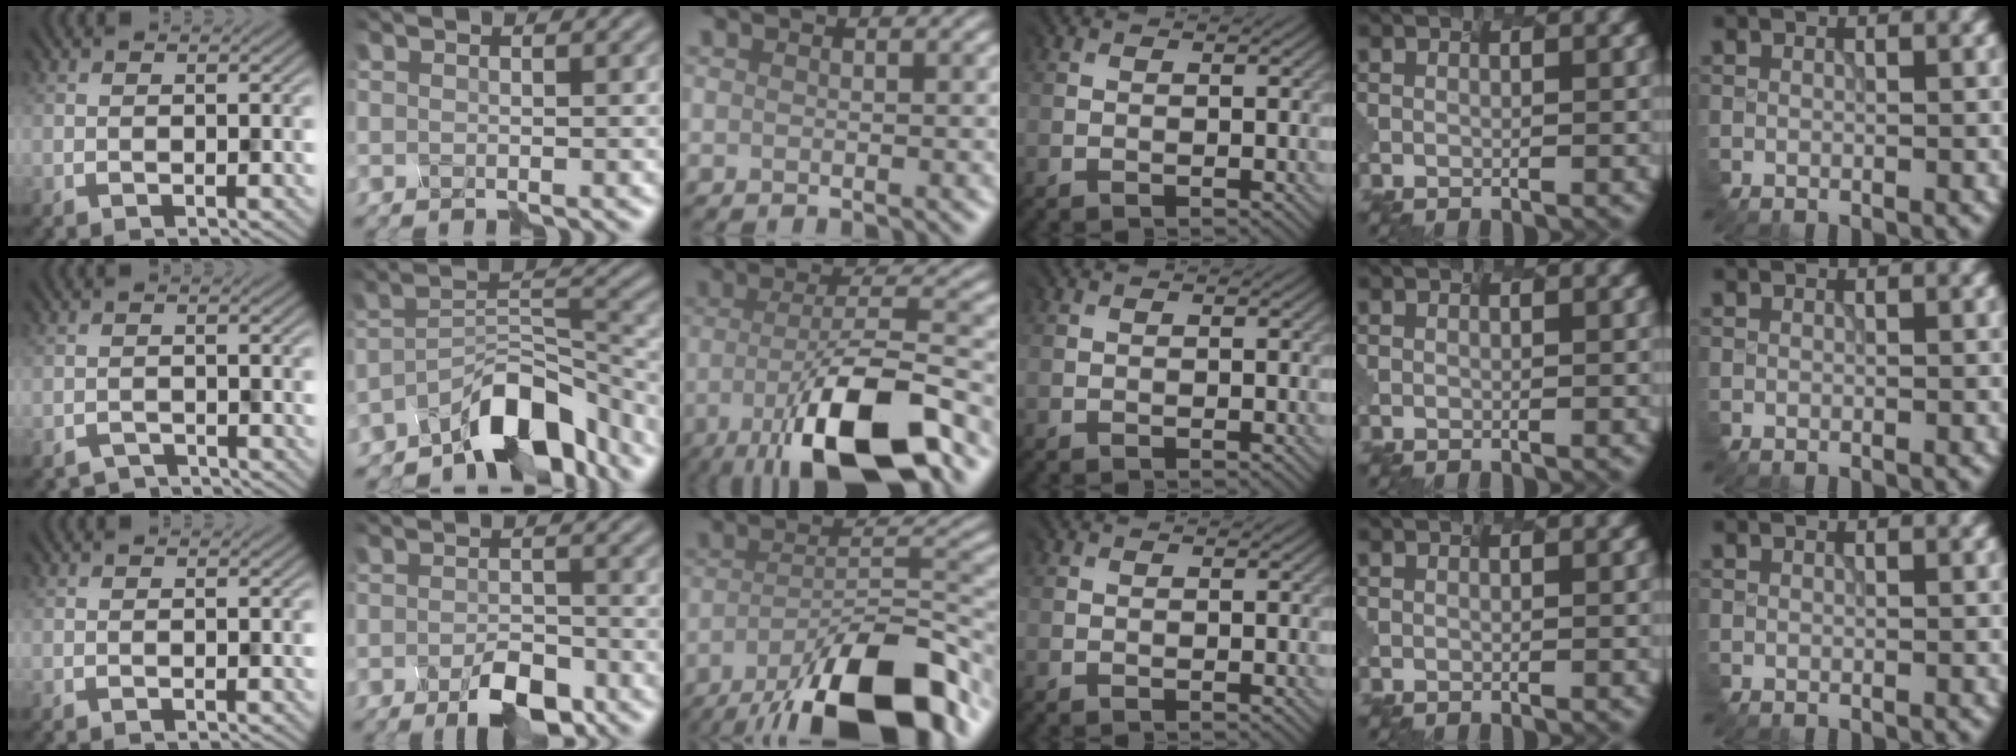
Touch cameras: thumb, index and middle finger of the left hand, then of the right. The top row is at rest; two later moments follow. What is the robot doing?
{"motion": "disassemble", "object": "markers"}